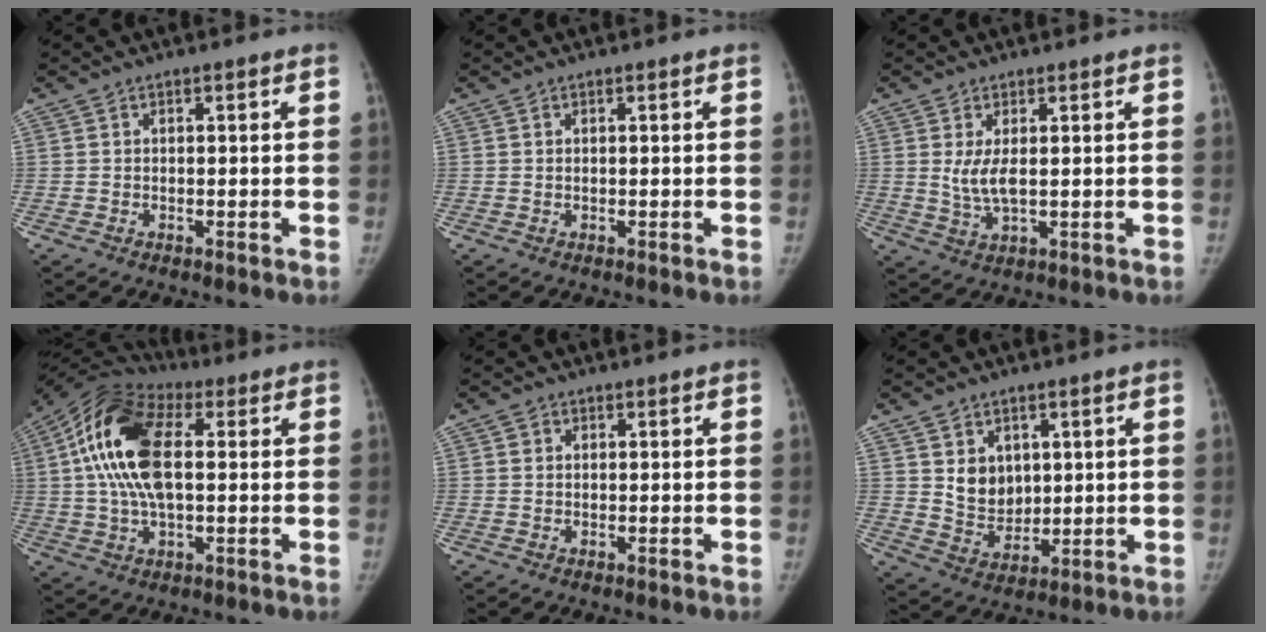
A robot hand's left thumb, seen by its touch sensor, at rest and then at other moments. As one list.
[{"total": 0.0}, {"total": 4.1, "force": [0.6, 1.4, 3.8], "torque": [-0.081, -0.016, 0.019]}, {"total": 16.8, "force": [2.7, 8.7, 14.1], "torque": [-0.283, 0.026, 0.039]}, {"total": 1.0, "force": [0.2, 1.0, 0.4], "torque": [0.000, 0.002, -0.001]}, {"total": 7.4, "force": [2.3, 5.7, 4.0], "torque": [-0.035, -0.025, 0.056]}]